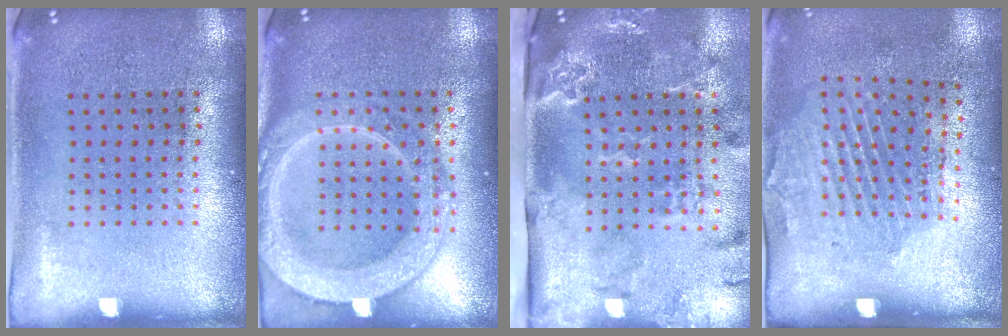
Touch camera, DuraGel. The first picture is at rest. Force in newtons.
{"total": 3.8, "press": 3.8, "slide": 0.4}
{"total": 3.4, "press": 2.4, "slide": 2.4}
{"total": 2.0, "press": 1.2, "slide": 1.6}